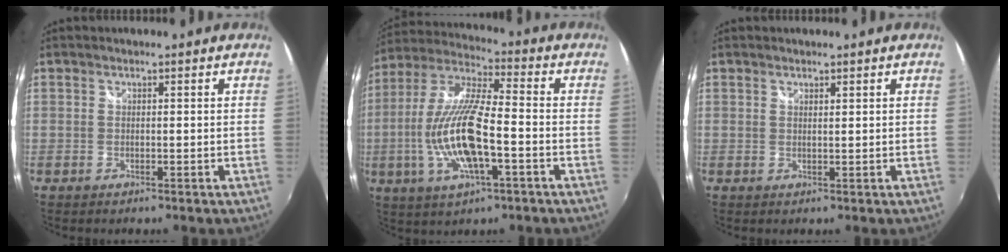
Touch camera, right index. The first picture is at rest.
{"total": 16.8, "force": [-4.1, 4.6, 15.6], "torque": [-0.315, -0.008, -0.078]}
{"total": 0.8, "force": [0.8, 0.1, 0.2], "torque": [-0.003, -0.002, 0.013]}